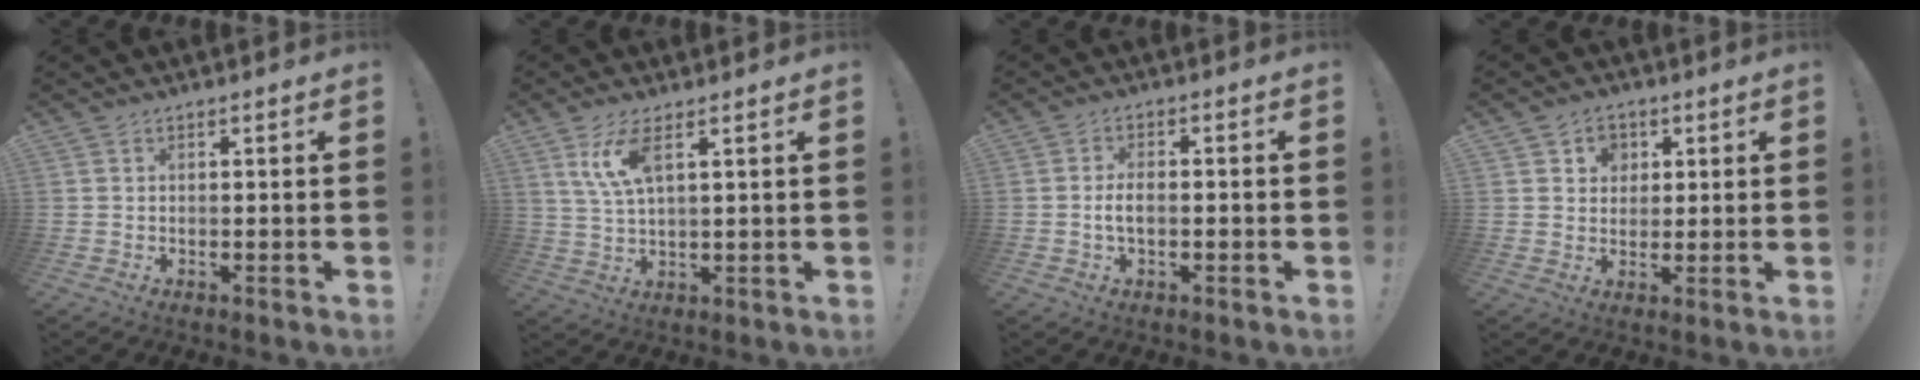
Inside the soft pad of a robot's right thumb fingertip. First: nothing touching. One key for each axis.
{"total": 8.3, "fx": 4.1, "fy": 2.5, "fz": 6.8, "tx": -0.133, "ty": -0.007, "tz": 0.076}
{"total": 3.8, "fx": -0.8, "fy": 1.8, "fz": 3.3, "tx": -0.063, "ty": 0.008, "tz": -0.014}
{"total": 5.5, "fx": 1.9, "fy": 4.9, "fz": 1.5, "tx": -0.018, "ty": -0.007, "tz": 0.035}